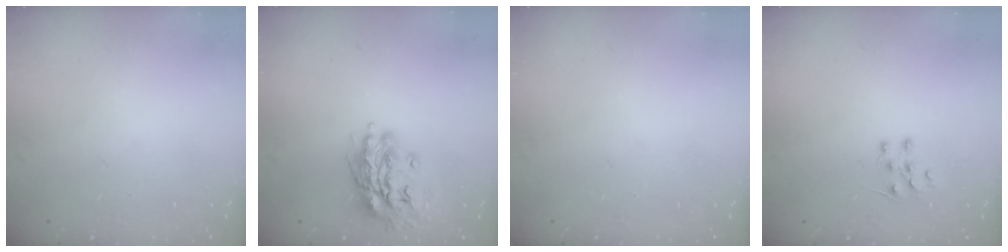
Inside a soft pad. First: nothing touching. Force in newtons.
{"total": 13.2, "press": 13.1, "slide": 1.9}
{"total": 0.0}
{"total": 4.7, "press": 4.7, "slide": 0.3}